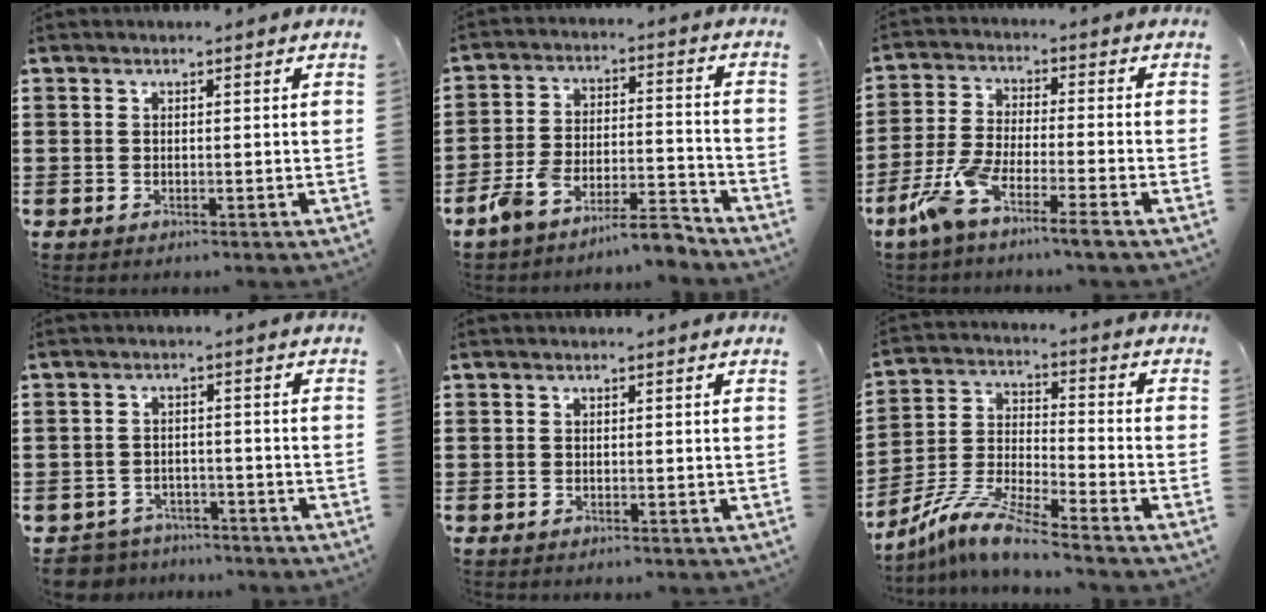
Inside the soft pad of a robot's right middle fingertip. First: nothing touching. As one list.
[{"total": 8.0, "force": [-7.5, 0.6, 2.8], "torque": [-0.050, 0.013, -0.145]}, {"total": 7.0, "force": [-5.5, 0.1, 4.4], "torque": [-0.110, -0.015, -0.110]}, {"total": 3.7, "force": [-3.6, 0.8, -0.2], "torque": [-0.012, 0.000, -0.081]}, {"total": 0.0}, {"total": 9.1, "force": [-8.0, 0.0, 4.3], "torque": [-0.101, -0.003, -0.165]}]